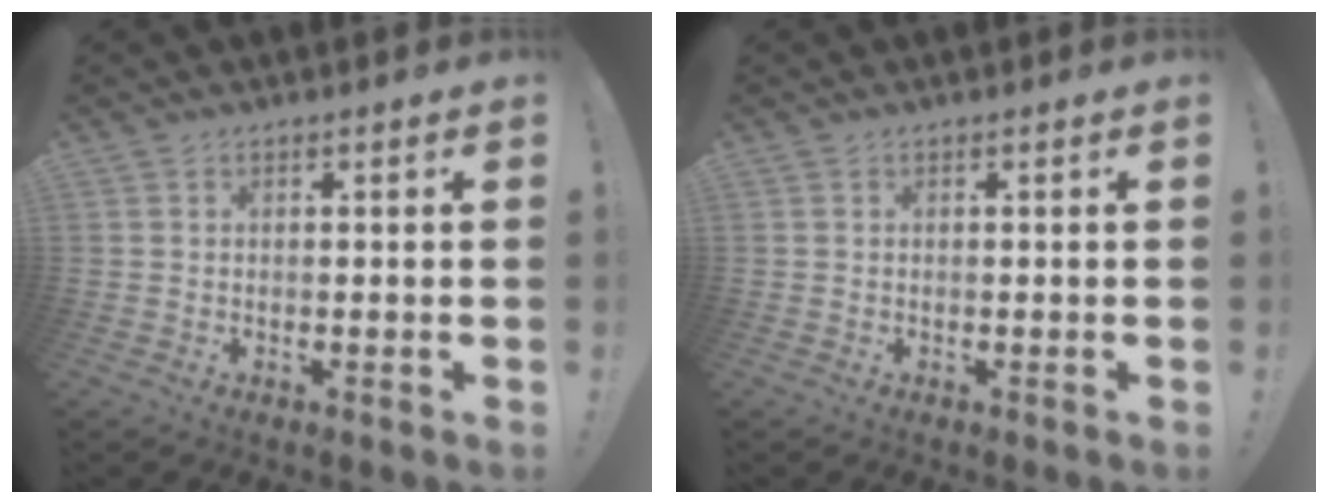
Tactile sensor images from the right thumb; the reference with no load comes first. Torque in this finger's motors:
{"motor_torque": [0.00, 0.00, 0.00, 0.00, 0.00]}